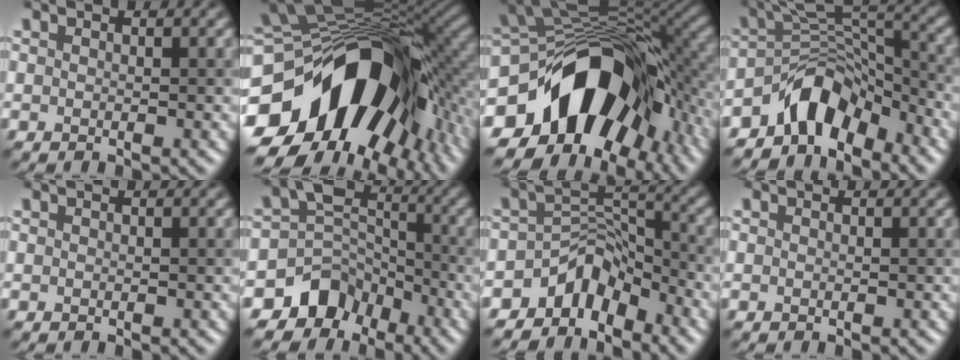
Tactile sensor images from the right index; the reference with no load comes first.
{"total": 19.3, "force": [-5.3, 11.5, 14.5], "torque": [-0.252, -0.045, -0.072]}
{"total": 16.3, "force": [-5.9, 10.2, 11.2], "torque": [-0.176, -0.005, -0.098]}
{"total": 6.5, "force": [-4.5, 3.3, 3.4], "torque": [-0.034, 0.007, -0.090]}
{"total": 0.0}
{"total": 6.9, "force": [-3.9, 5.3, 1.9], "torque": [-0.020, -0.002, -0.078]}
{"total": 5.2, "force": [-3.9, 2.7, 2.2], "torque": [-0.015, 0.009, -0.076]}
{"total": 0.0}